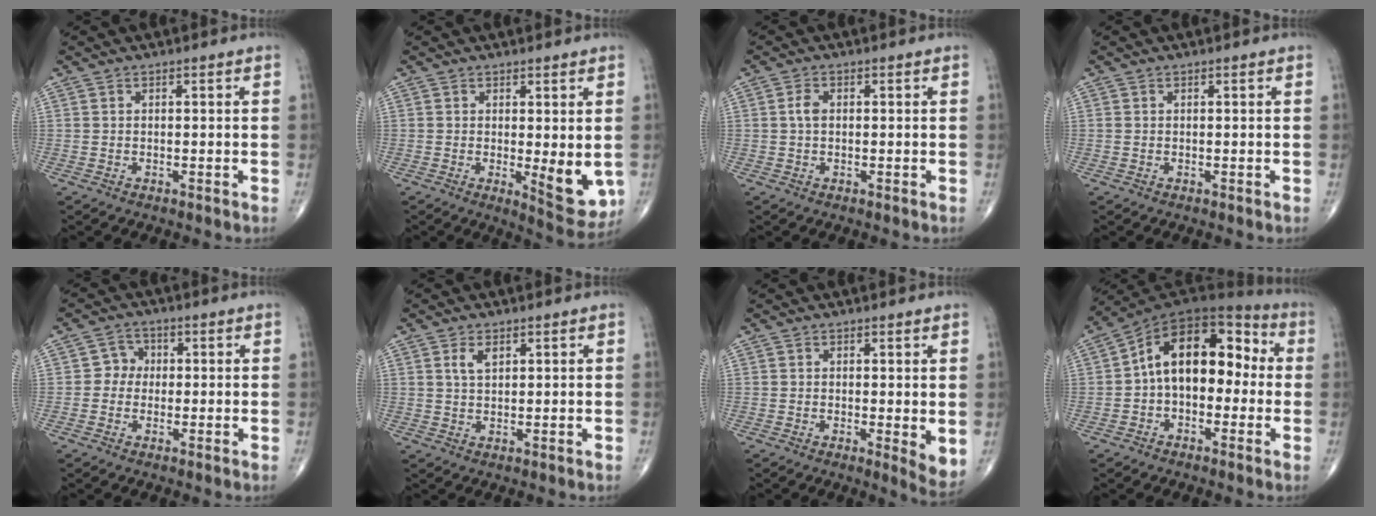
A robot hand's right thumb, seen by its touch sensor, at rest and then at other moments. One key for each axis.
{"total": 7.3, "fx": -0.4, "fy": 2.6, "fz": 6.8, "tx": -0.079, "ty": -0.019, "tz": 0.002}
{"total": 2.0, "fx": 0.1, "fy": 1.2, "fz": 1.6, "tx": -0.033, "ty": 0.004, "tz": 0.000}
{"total": 0.0}
{"total": 3.4, "fx": -0.1, "fy": 3.2, "fz": 1.2, "tx": 0.004, "ty": 0.010, "tz": -0.012}
{"total": 2.7, "fx": 1.3, "fy": 1.4, "fz": 2.0, "tx": -0.033, "ty": -0.002, "tz": 0.025}
{"total": 4.4, "fx": 0.4, "fy": 1.3, "fz": 4.1, "tx": -0.055, "ty": -0.015, "tz": 0.004}
{"total": 15.5, "fx": 0.0, "fy": 9.7, "fz": 12.1, "tx": -0.154, "ty": 0.055, "tz": -0.017}